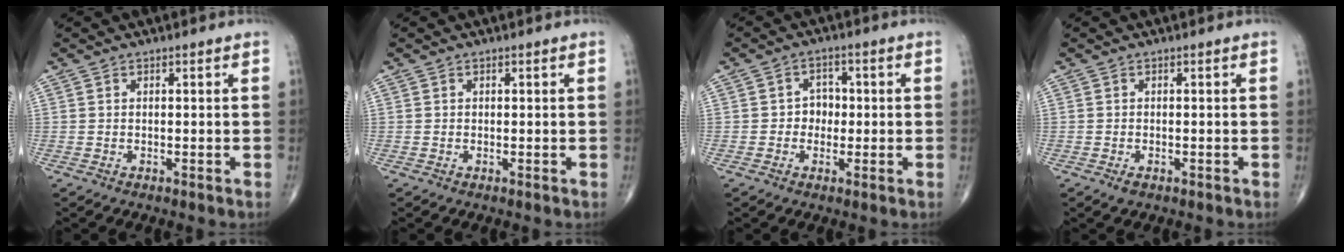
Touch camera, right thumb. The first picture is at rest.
{"total": 0.0}
{"total": 3.8, "force": [-0.2, 3.3, 1.8], "torque": [0.003, 0.010, -0.013]}
{"total": 1.2, "force": [-0.7, 0.6, 0.8], "torque": [-0.015, -0.002, -0.011]}